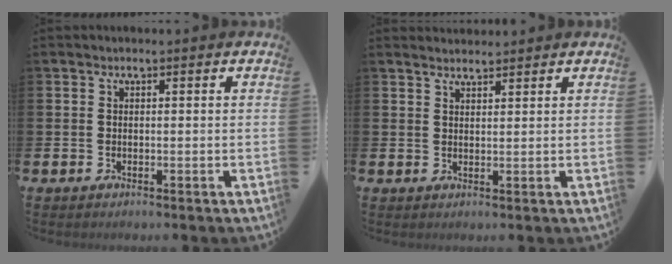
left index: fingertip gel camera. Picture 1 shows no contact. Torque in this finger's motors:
{"motor_torque": [-0.10, -0.05, -0.04, 0.00]}